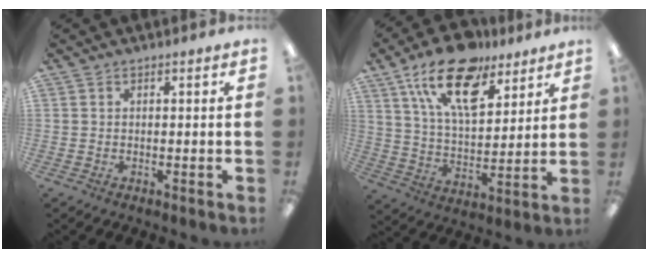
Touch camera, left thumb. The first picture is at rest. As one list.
[{"total": 18.6, "force": [12.2, 8.9, 10.9], "torque": [-0.183, -0.056, 0.215]}]